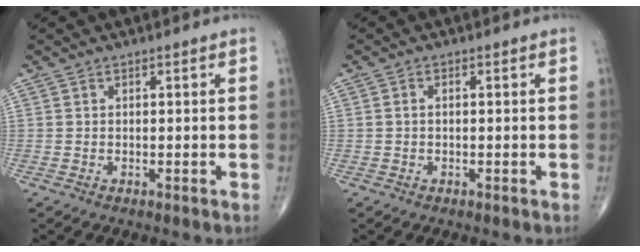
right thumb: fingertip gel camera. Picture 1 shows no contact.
{"total": 1.0, "force": [0.0, 0.6, 0.8], "torque": [-0.014, 0.004, -0.002]}